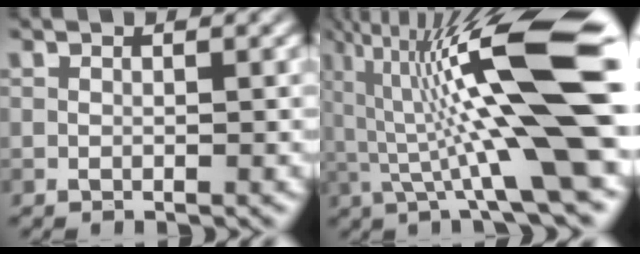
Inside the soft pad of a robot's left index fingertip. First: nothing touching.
{"total": 14.2, "force": [2.1, 2.2, 13.9], "torque": [-0.223, 0.017, 0.043]}